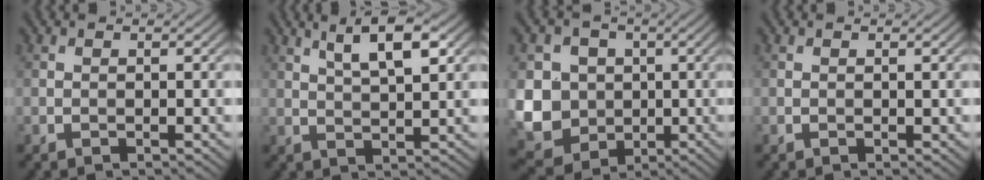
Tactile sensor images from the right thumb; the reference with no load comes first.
{"total": 5.9, "force": [3.2, 1.5, 4.7], "torque": [-0.090, 0.005, 0.060]}
{"total": 12.2, "force": [-0.1, 11.3, 4.6], "torque": [-0.173, -0.018, -0.021]}
{"total": 0.0}